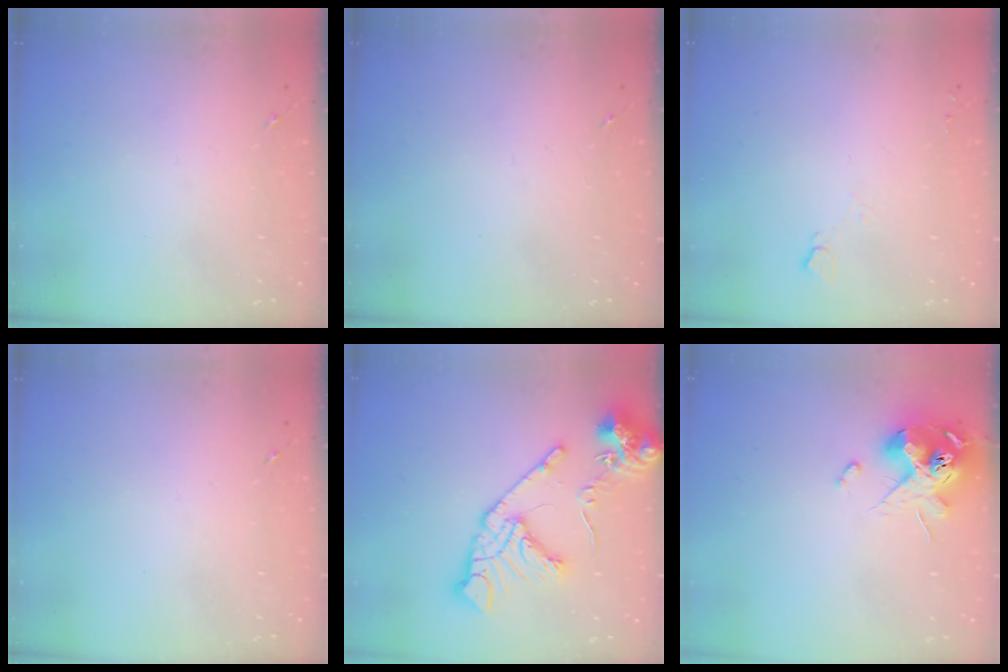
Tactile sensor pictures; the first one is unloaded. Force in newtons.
{"total": 0.0}
{"total": 4.1, "press": 4.0, "slide": 0.6}
{"total": 0.0}
{"total": 18.2, "press": 18.0, "slide": 2.5}
{"total": 14.1, "press": 14.0, "slide": 1.7}